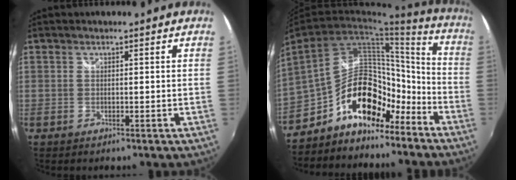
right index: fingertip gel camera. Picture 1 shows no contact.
{"total": 18.4, "force": [-12.5, 9.8, 9.3], "torque": [-0.154, 0.057, -0.187]}